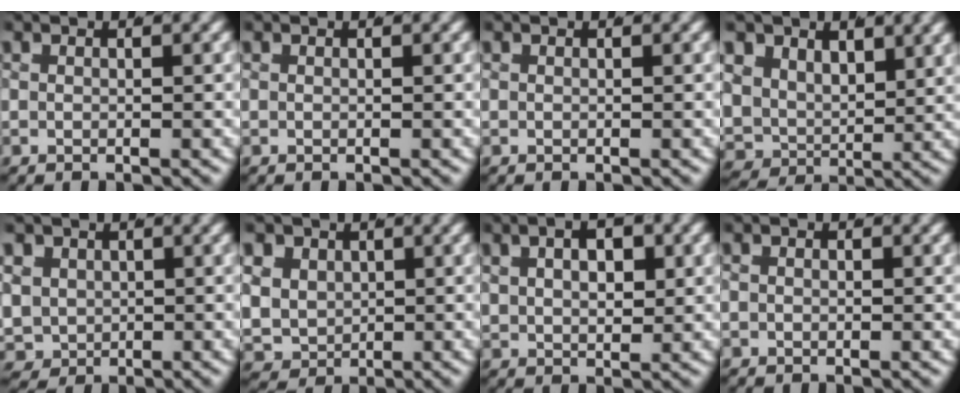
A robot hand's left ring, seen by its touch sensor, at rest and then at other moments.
{"total": 0.0}
{"total": 1.1, "force": [-0.3, -1.0, -0.3], "torque": [0.012, -0.014, 0.008]}
{"total": 9.5, "force": [0.0, 8.7, 3.7], "torque": [-0.126, -0.052, 0.002]}
{"total": 8.5, "force": [-2.2, 7.9, 2.4], "torque": [-0.097, -0.059, -0.025]}
{"total": 8.7, "force": [-1.5, 8.2, 2.7], "torque": [-0.110, -0.059, -0.015]}
{"total": 4.7, "force": [1.2, 3.4, 3.1], "torque": [-0.048, 0.005, 0.014]}
{"total": 0.7, "force": [-0.3, 0.6, 0.3], "torque": [-0.012, -0.004, -0.004]}